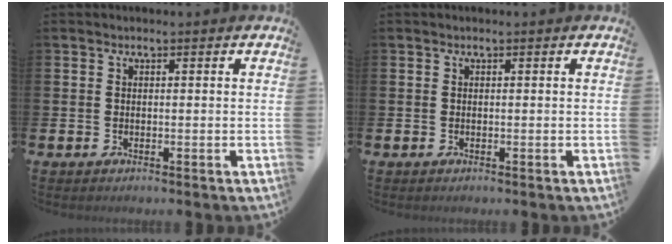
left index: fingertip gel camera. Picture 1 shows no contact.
{"total": 0.0}